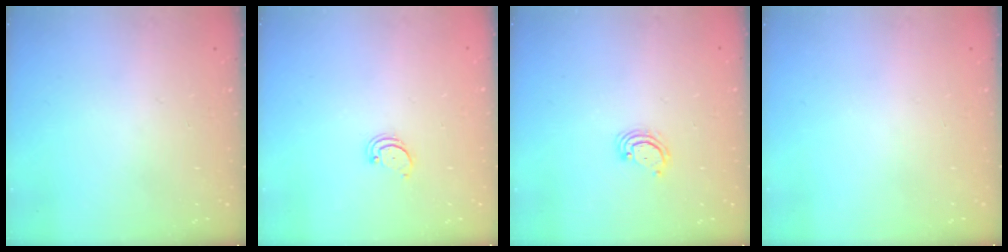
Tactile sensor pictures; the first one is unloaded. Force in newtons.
{"total": 2.4, "press": 2.3, "slide": 0.5}
{"total": 3.4, "press": 3.4, "slide": 0.3}
{"total": 0.0}